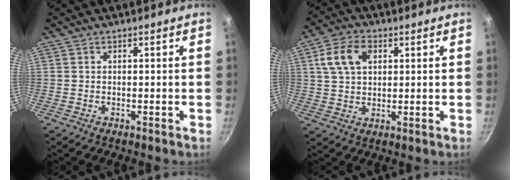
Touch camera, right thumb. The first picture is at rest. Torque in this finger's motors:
{"motor_torque": [-0.19, 0.55, 0.30, -0.27, 0.07]}